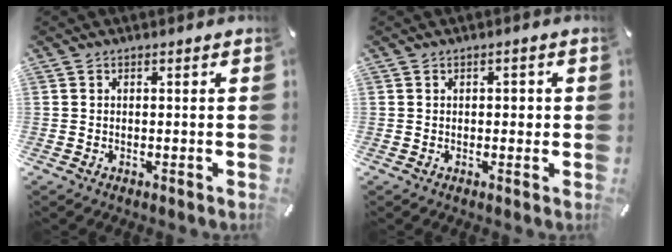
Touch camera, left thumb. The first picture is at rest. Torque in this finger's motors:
{"motor_torque": [0.31, 0.56, 0.00, -0.07, 0.02]}